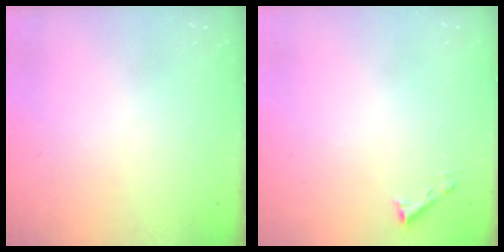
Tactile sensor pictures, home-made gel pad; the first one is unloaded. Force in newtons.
{"total": 3.6, "press": 3.6, "slide": 0.5}